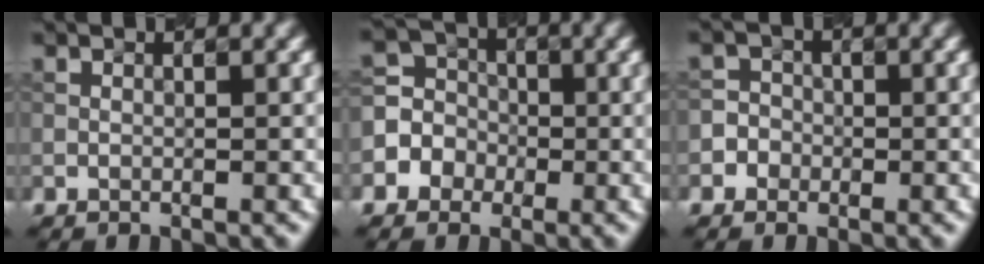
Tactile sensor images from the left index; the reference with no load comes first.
{"total": 3.5, "force": [-1.1, 3.2, 0.7], "torque": [0.004, 0.013, -0.036]}
{"total": 3.0, "force": [-1.3, 2.7, 0.4], "torque": [0.020, 0.012, -0.039]}